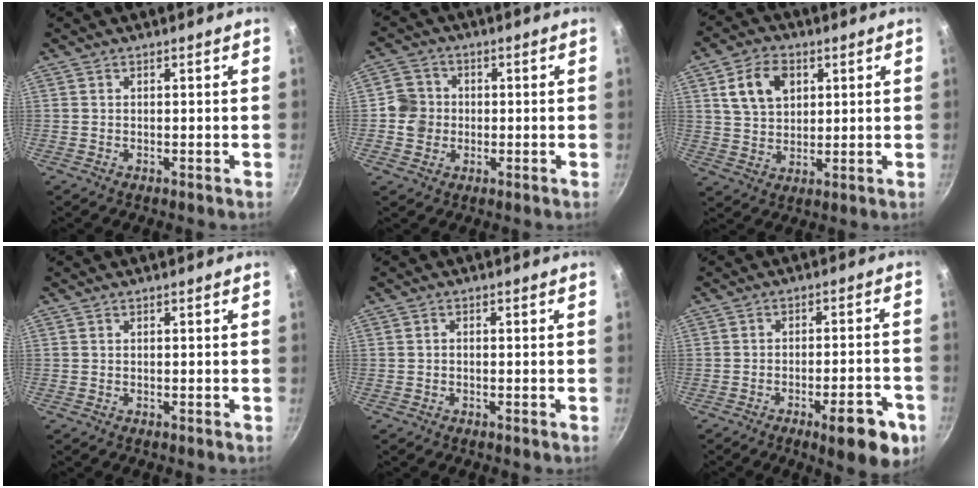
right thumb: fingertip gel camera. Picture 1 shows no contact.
{"total": 5.9, "force": [-0.5, 5.6, 2.0], "torque": [-0.015, 0.011, -0.014]}
{"total": 9.8, "force": [3.6, 6.8, 6.0], "torque": [-0.087, -0.006, 0.067]}
{"total": 0.0}
{"total": 0.7, "force": [-0.2, 0.5, 0.4], "torque": [-0.003, 0.002, -0.007]}
{"total": 11.1, "force": [-5.7, 3.2, 9.0], "torque": [-0.108, 0.026, -0.074]}